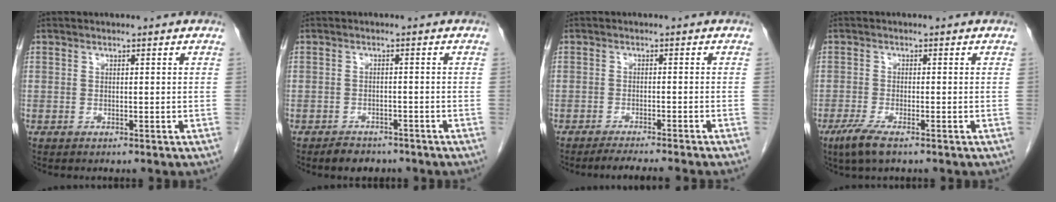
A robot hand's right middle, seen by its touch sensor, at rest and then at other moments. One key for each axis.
{"total": 3.6, "fx": -2.9, "fy": 1.8, "fz": 0.9, "tx": -0.020, "ty": 0.001, "tz": -0.041}
{"total": 6.1, "fx": -5.4, "fy": -0.8, "fz": 2.7, "tx": -0.027, "ty": -0.012, "tz": -0.082}
{"total": 4.1, "fx": -2.6, "fy": 0.7, "fz": 3.0, "tx": -0.070, "ty": -0.012, "tz": -0.050}